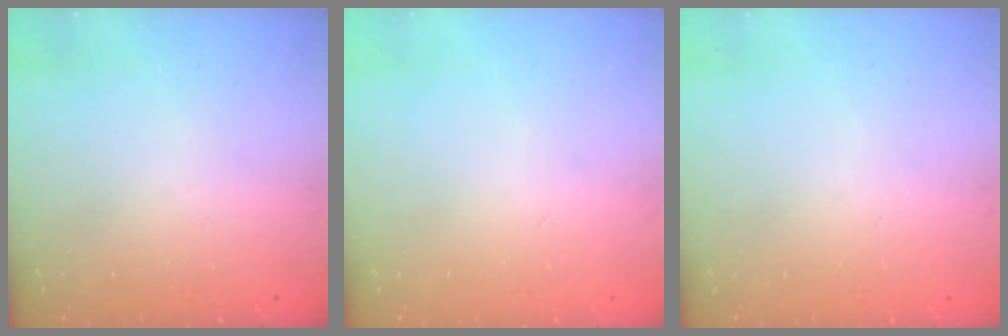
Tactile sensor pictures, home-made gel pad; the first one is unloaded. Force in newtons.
{"total": 0.0}
{"total": 0.0}